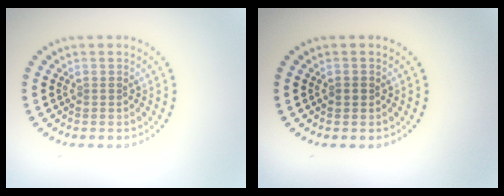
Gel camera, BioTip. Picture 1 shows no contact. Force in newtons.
{"total": 0.8, "press": 0.8, "slide": 0.1}